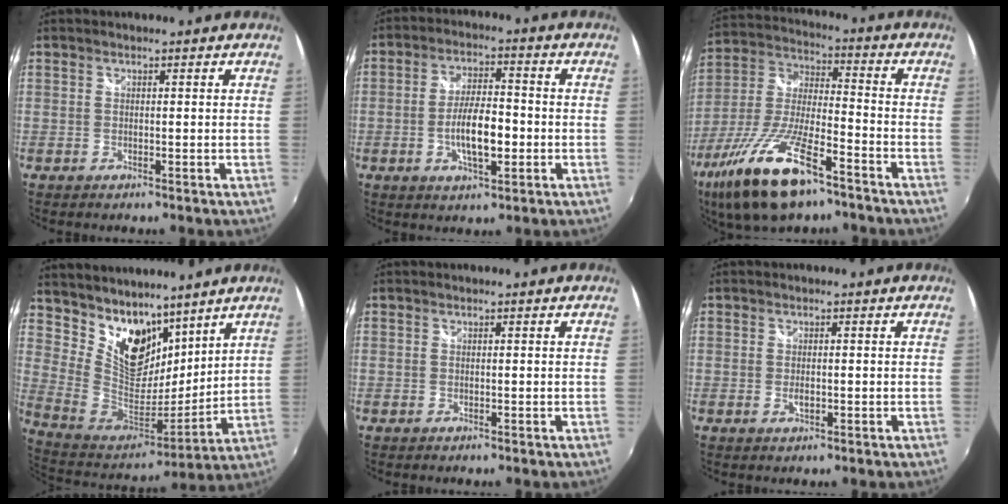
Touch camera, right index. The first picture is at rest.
{"total": 9.0, "force": [-2.2, 3.0, 8.1], "torque": [-0.154, 0.001, -0.034]}
{"total": 19.9, "force": [-12.1, 6.3, 14.5], "torque": [-0.302, -0.035, -0.227]}
{"total": 17.0, "force": [11.8, 10.0, 7.1], "torque": [-0.154, 0.003, 0.233]}
{"total": 0.0}
{"total": 1.6, "force": [-0.3, 0.8, 1.3], "torque": [-0.022, -0.001, -0.005]}